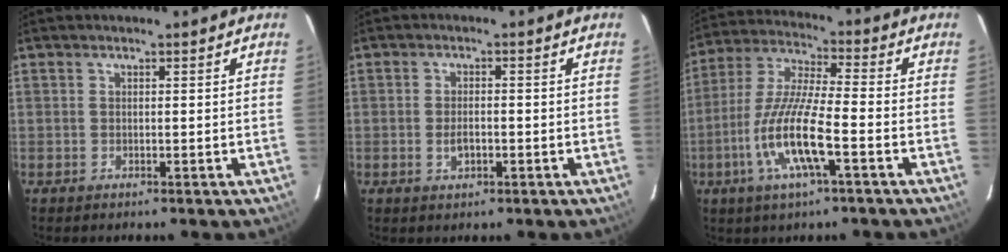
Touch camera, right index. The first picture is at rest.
{"total": 2.9, "force": [-0.9, 1.5, 2.3], "torque": [-0.042, -0.001, -0.015]}
{"total": 13.4, "force": [-5.0, 1.8, 12.4], "torque": [-0.258, -0.009, -0.100]}